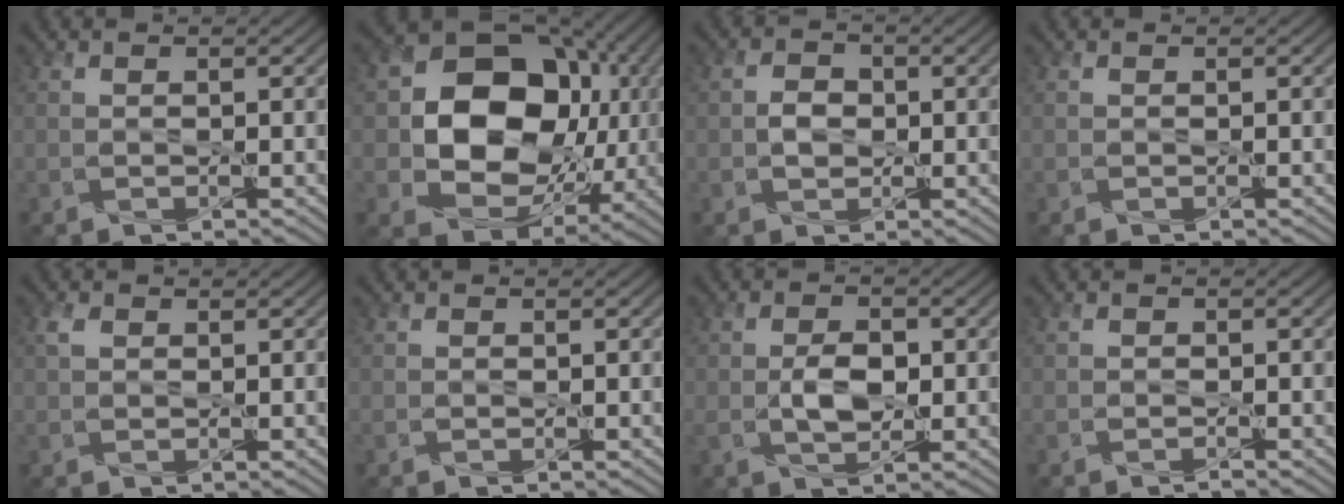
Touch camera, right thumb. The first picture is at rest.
{"total": 15.5, "force": [0.6, 12.0, 9.7], "torque": [-0.167, -0.013, 0.013]}
{"total": 2.5, "force": [-0.5, 1.9, 1.5], "torque": [-0.030, 0.001, -0.012]}
{"total": 0.0}
{"total": 1.3, "force": [0.5, 0.9, 0.9], "torque": [-0.024, 0.004, 0.009]}
{"total": 0.0}
{"total": 3.8, "force": [-0.4, 2.2, 3.1], "torque": [-0.069, -0.001, -0.008]}
{"total": 0.8, "force": [-0.7, 0.2, 0.2], "torque": [-0.002, -0.002, -0.014]}